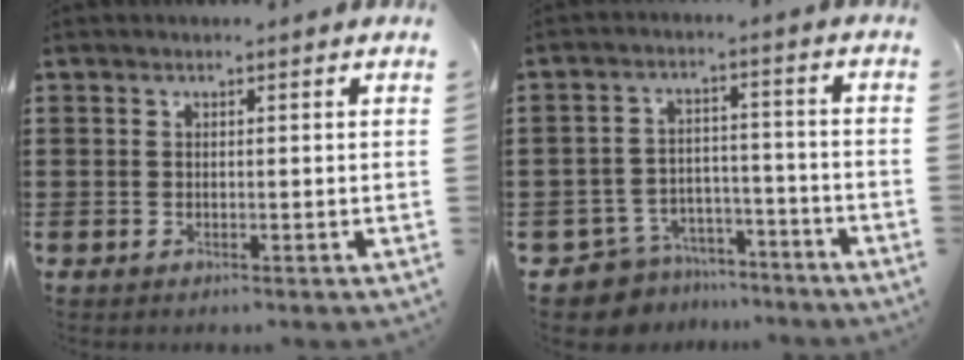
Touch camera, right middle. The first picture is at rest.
{"total": 7.3, "force": [-7.1, 1.7, 0.5], "torque": [-0.018, 0.019, -0.140]}